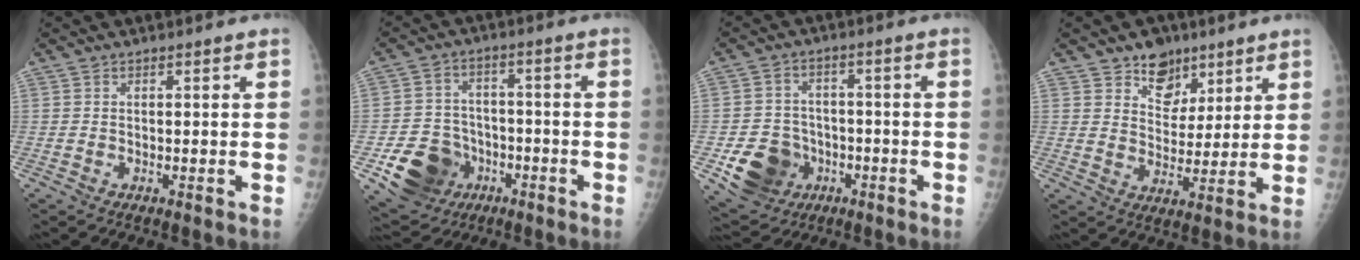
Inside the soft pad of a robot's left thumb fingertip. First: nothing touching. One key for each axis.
{"total": 13.2, "fx": -5.1, "fy": 11.0, "fz": 5.2, "tx": -0.072, "ty": 0.026, "tz": -0.074}
{"total": 11.6, "fx": -3.9, "fy": 9.9, "fz": 4.6, "tx": -0.060, "ty": 0.018, "tz": -0.053}
{"total": 8.5, "fx": 5.7, "fy": 5.8, "fz": 2.5, "tx": -0.004, "ty": -0.032, "tz": 0.094}